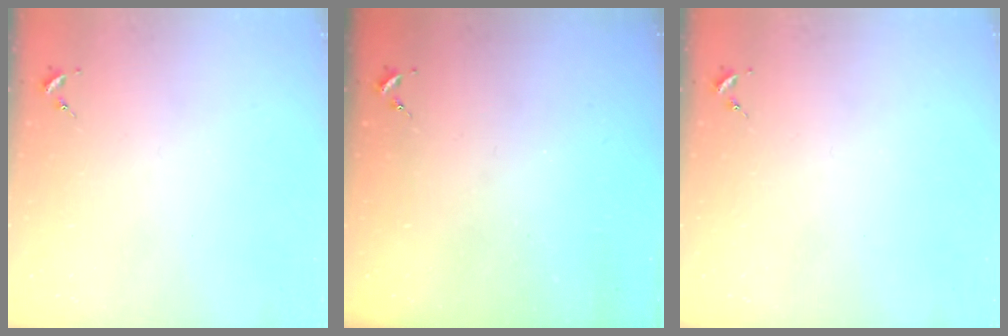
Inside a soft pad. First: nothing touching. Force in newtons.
{"total": 0.0}
{"total": 0.0}